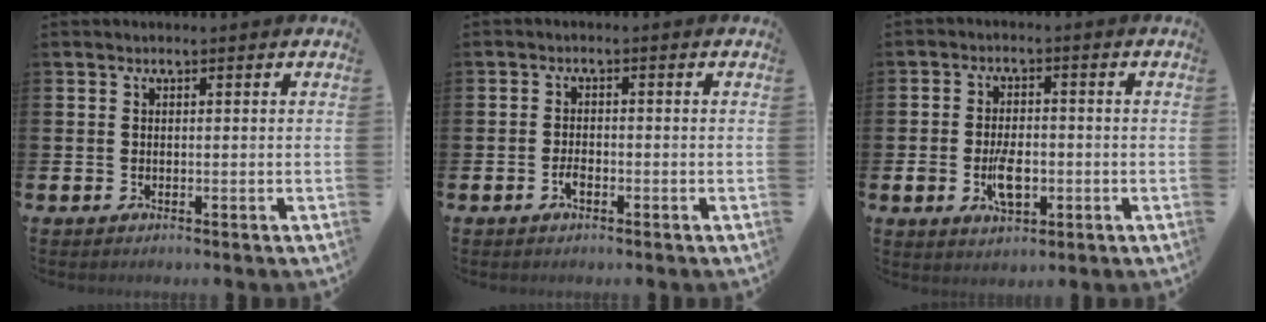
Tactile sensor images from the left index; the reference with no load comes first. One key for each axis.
{"total": 1.7, "fx": -0.9, "fy": 0.8, "fz": 1.2, "tx": -0.027, "ty": 0.003, "tz": -0.016}
{"total": 5.3, "fx": -1.3, "fy": 2.9, "fz": 4.2, "tx": -0.066, "ty": 0.000, "tz": -0.026}